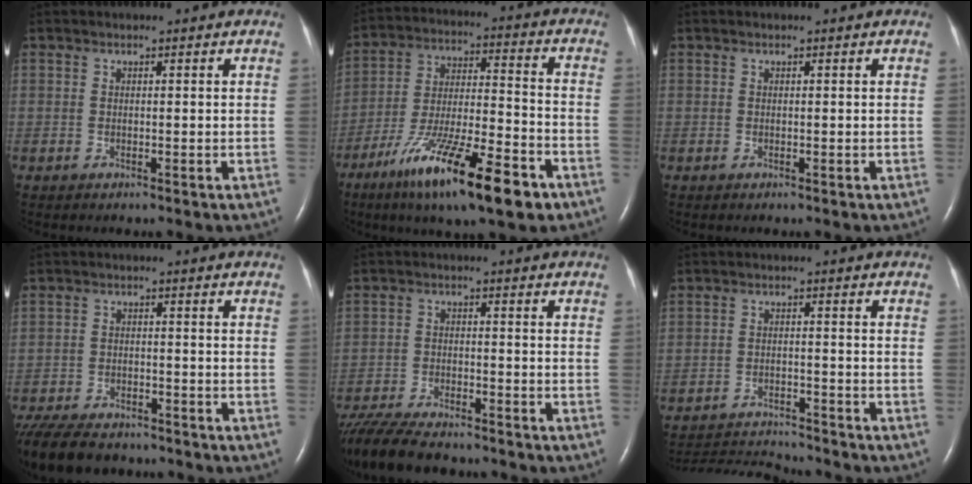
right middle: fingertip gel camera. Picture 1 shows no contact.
{"total": 19.0, "force": [-11.4, 2.9, 14.9], "torque": [-0.247, -0.031, -0.193]}
{"total": 0.0}
{"total": 13.3, "force": [-11.0, 4.9, 5.8], "torque": [-0.135, -0.020, -0.166]}
{"total": 13.3, "force": [-11.4, 2.8, 6.2], "torque": [-0.125, -0.021, -0.184]}
{"total": 9.3, "force": [-9.3, 0.1, 1.2], "torque": [-0.027, -0.005, -0.152]}